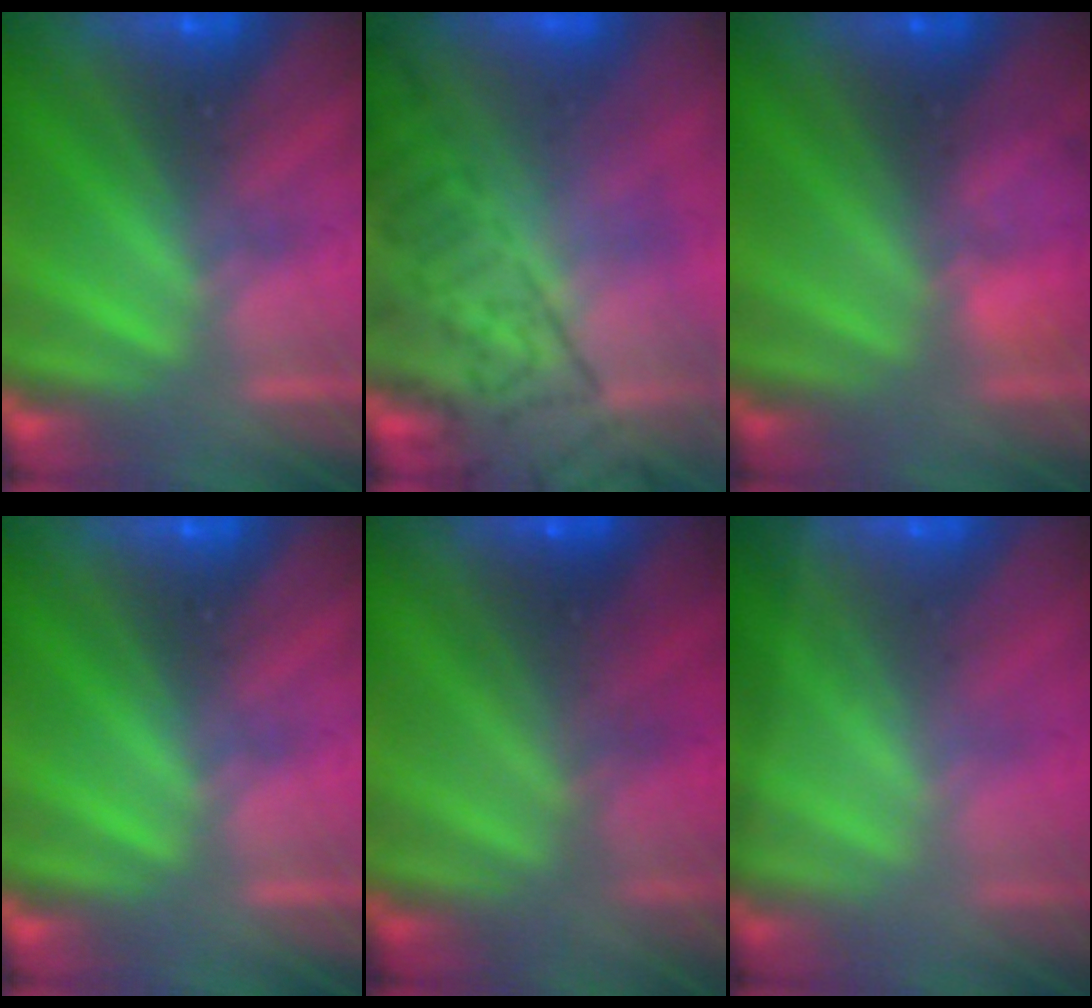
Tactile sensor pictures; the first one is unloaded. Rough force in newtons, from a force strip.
{"total": 7.6}
{"total": 2.4}
{"total": 0.0}
{"total": 2.8}
{"total": 1.4}